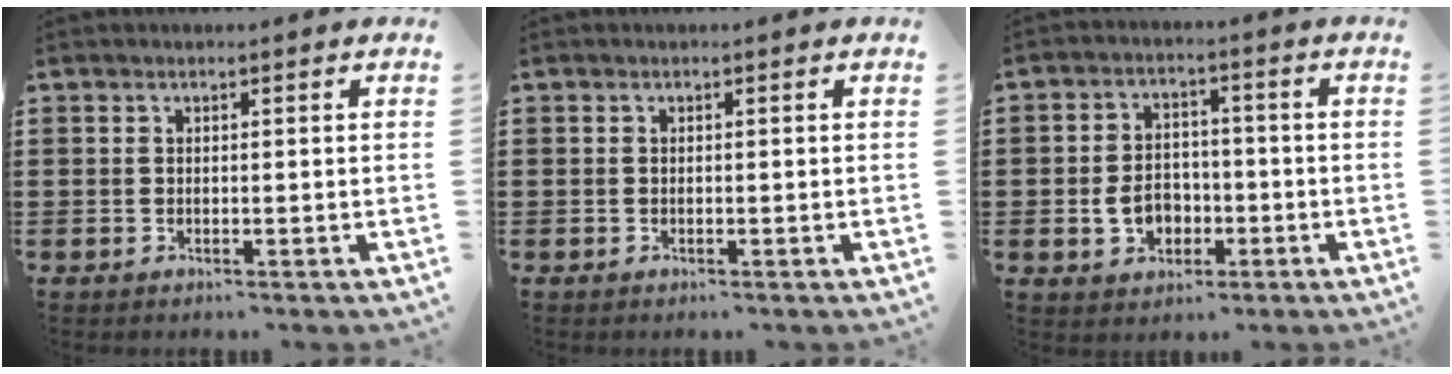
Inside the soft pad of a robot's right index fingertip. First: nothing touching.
{"total": 0.0}
{"total": 5.4, "force": [-1.5, 4.0, 3.2], "torque": [-0.064, 0.004, -0.033]}